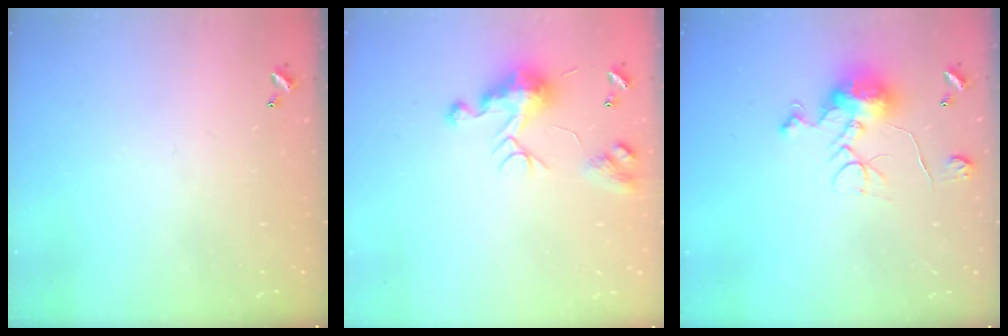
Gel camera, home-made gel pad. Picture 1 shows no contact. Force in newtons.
{"total": 10.3, "press": 10.2, "slide": 0.9}
{"total": 13.7, "press": 13.7, "slide": 0.1}